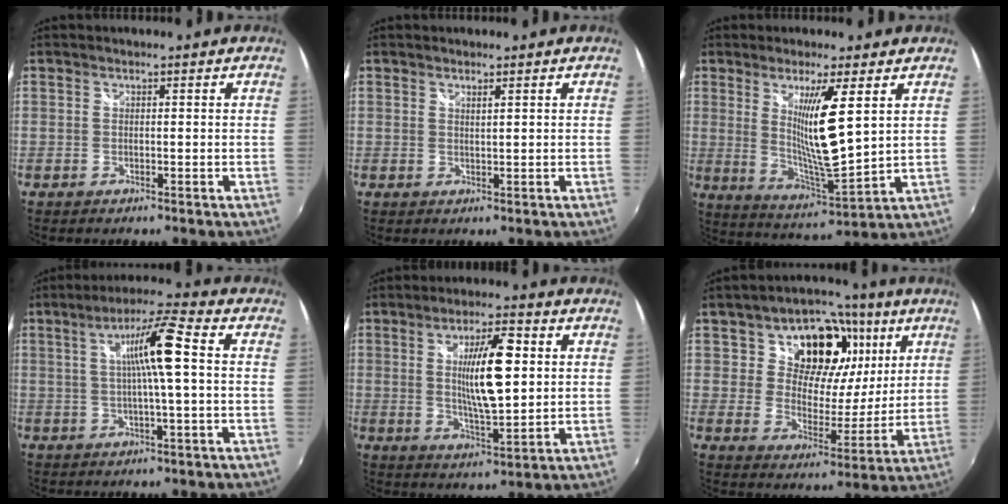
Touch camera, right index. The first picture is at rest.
{"total": 0.8, "force": [0.6, 0.0, 0.5], "torque": [-0.008, -0.001, 0.011]}
{"total": 11.2, "force": [3.7, 0.3, 10.6], "torque": [-0.181, -0.026, 0.071]}
{"total": 9.3, "force": [0.9, 0.0, 9.2], "torque": [-0.162, 0.011, 0.016]}
{"total": 11.1, "force": [2.0, 3.1, 10.5], "torque": [-0.173, -0.001, 0.035]}
{"total": 17.0, "force": [6.7, 12.2, 9.8], "torque": [-0.170, 0.019, 0.109]}